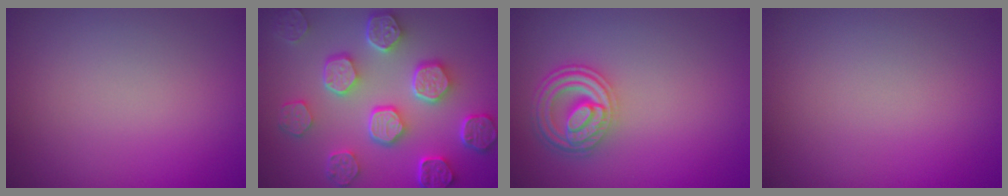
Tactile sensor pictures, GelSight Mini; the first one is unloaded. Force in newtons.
{"total": 7.6, "press": 5.9, "slide": 4.8}
{"total": 4.5, "press": 3.5, "slide": 2.8}
{"total": 0.0}